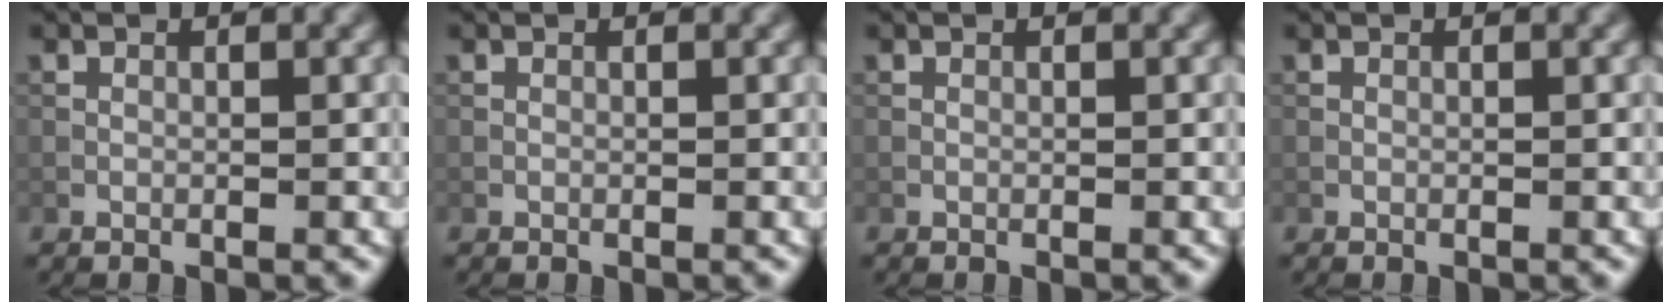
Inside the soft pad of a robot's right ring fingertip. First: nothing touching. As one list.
[{"total": 0.0}, {"total": 0.0}, {"total": 0.0}]